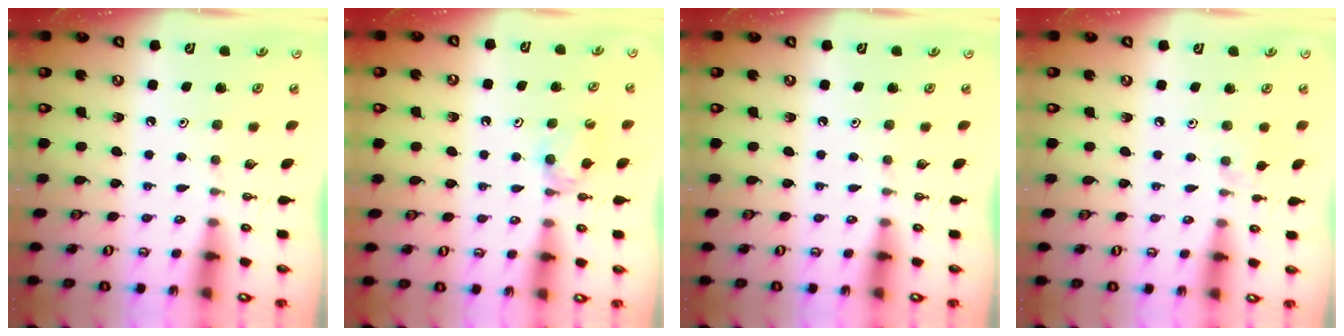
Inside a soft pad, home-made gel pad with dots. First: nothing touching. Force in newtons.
{"total": 5.6, "press": 5.6, "slide": 0.8}
{"total": 0.0}
{"total": 2.9, "press": 2.9, "slide": 0.5}